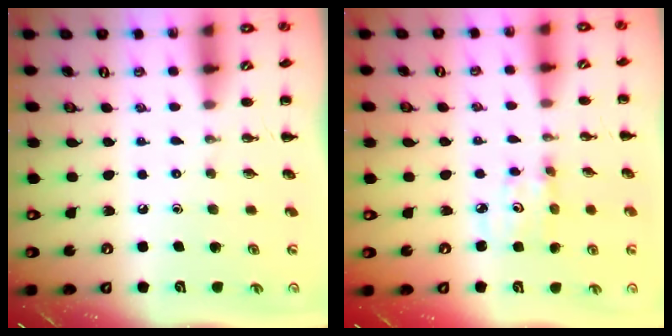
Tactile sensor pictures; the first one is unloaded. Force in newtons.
{"total": 2.8, "press": 2.8, "slide": 0.4}